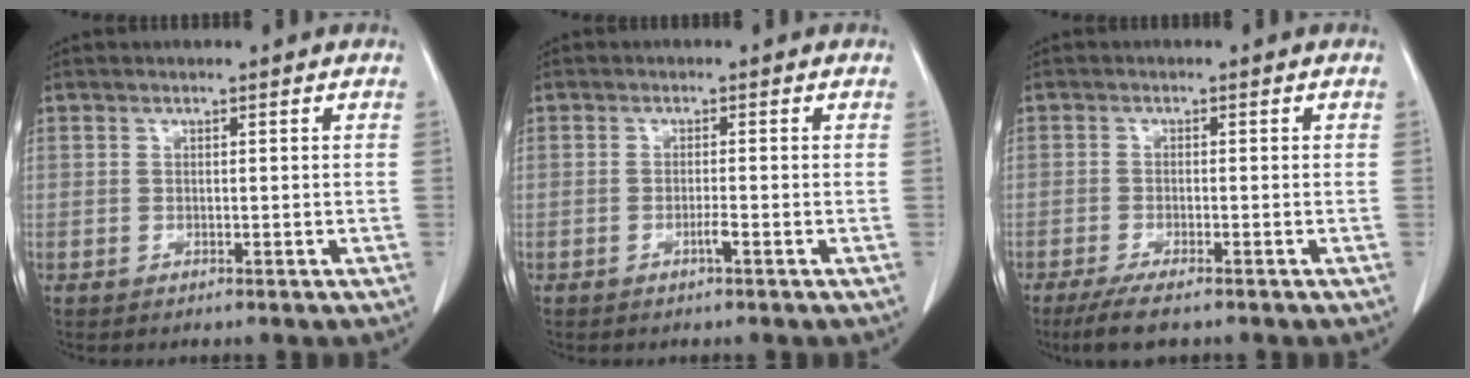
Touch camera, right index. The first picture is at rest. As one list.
[{"total": 1.3, "force": [-0.7, -0.1, 1.1], "torque": [-0.022, 0.000, -0.013]}, {"total": 5.4, "force": [-4.0, 0.7, 3.6], "torque": [-0.064, -0.014, -0.065]}]